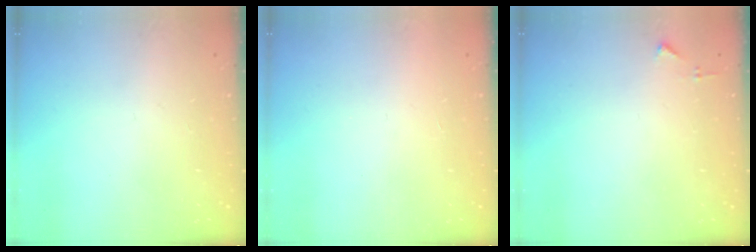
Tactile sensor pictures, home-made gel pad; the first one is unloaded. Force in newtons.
{"total": 1.6, "press": 1.6, "slide": 0.1}
{"total": 3.7, "press": 3.7, "slide": 0.5}